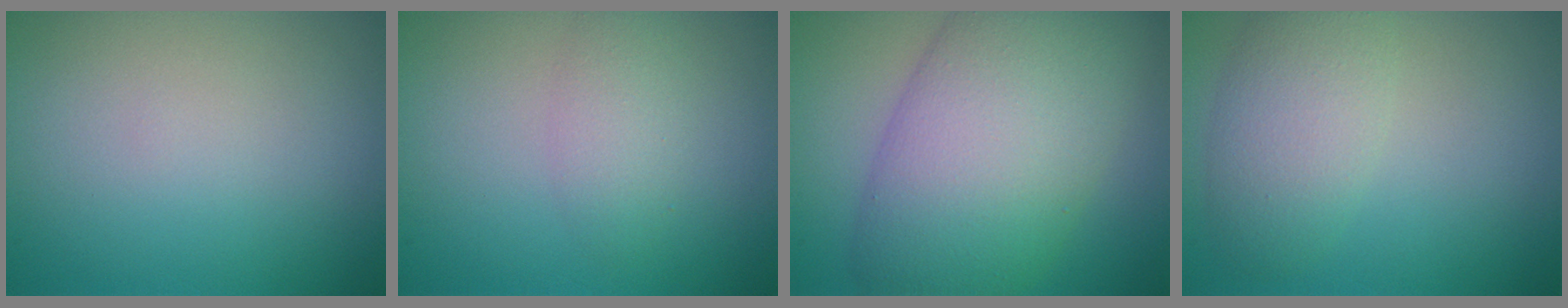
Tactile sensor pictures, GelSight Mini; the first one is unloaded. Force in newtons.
{"total": 2.2, "press": 2.2, "slide": 0.0}
{"total": 12.0, "press": 12.0, "slide": 0.5}
{"total": 4.1, "press": 4.1, "slide": 0.1}